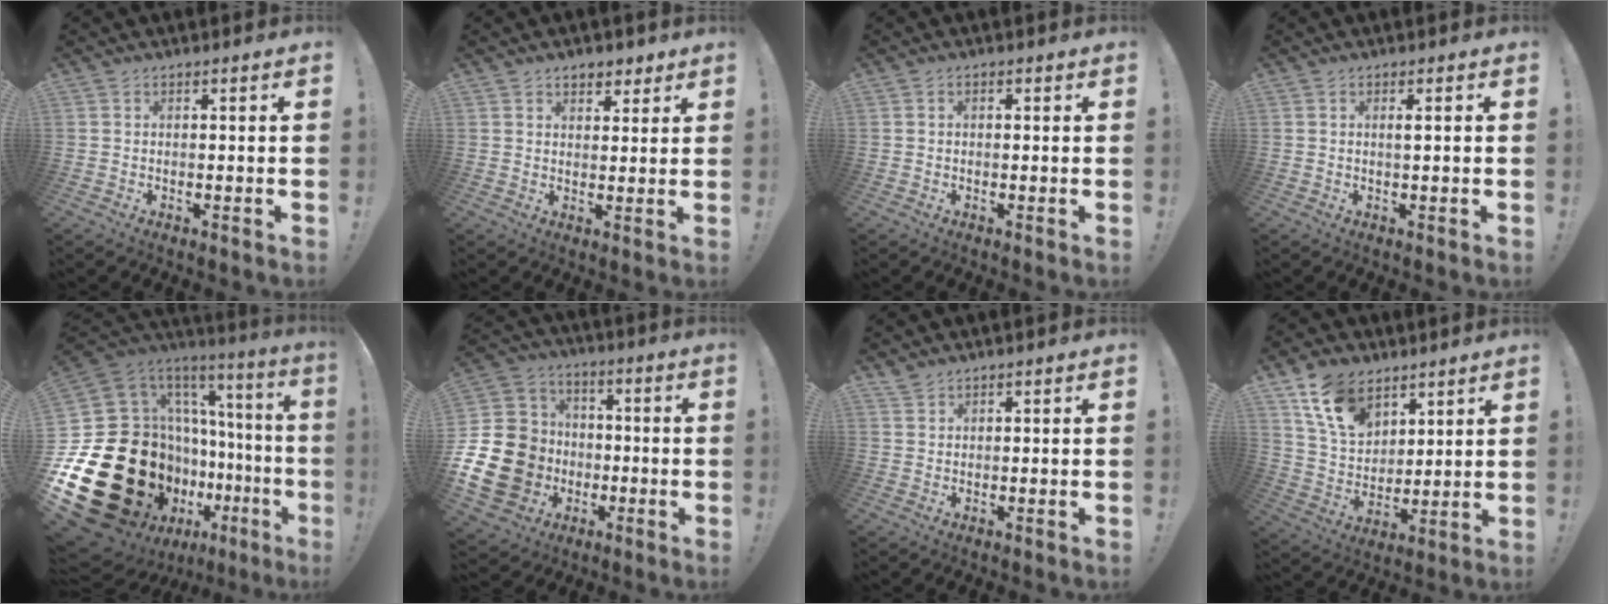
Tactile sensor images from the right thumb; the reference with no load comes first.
{"total": 4.2, "force": [2.9, 2.8, 1.2], "torque": [0.000, -0.014, 0.049]}
{"total": 0.8, "force": [-0.2, 0.5, 0.6], "torque": [-0.009, 0.002, -0.004]}
{"total": 1.6, "force": [0.4, -0.1, 1.6], "torque": [-0.020, -0.004, 0.002]}
{"total": 31.6, "force": [-8.4, 19.7, 23.2], "torque": [-0.388, -0.029, -0.046]}
{"total": 21.1, "force": [-5.0, 18.1, 9.7], "torque": [-0.190, 0.039, -0.054]}
{"total": 1.8, "force": [1.6, 0.4, 0.5], "torque": [-0.011, -0.008, 0.031]}
{"total": 14.1, "force": [9.1, 8.7, 6.3], "torque": [-0.116, -0.045, 0.177]}